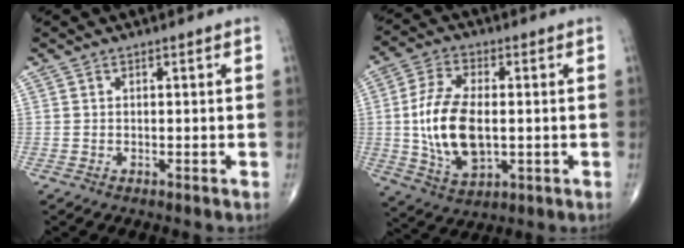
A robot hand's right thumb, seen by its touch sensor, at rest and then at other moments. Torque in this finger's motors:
{"motor_torque": [-0.19, 1.46, 0.86, 0.69, 0.45]}